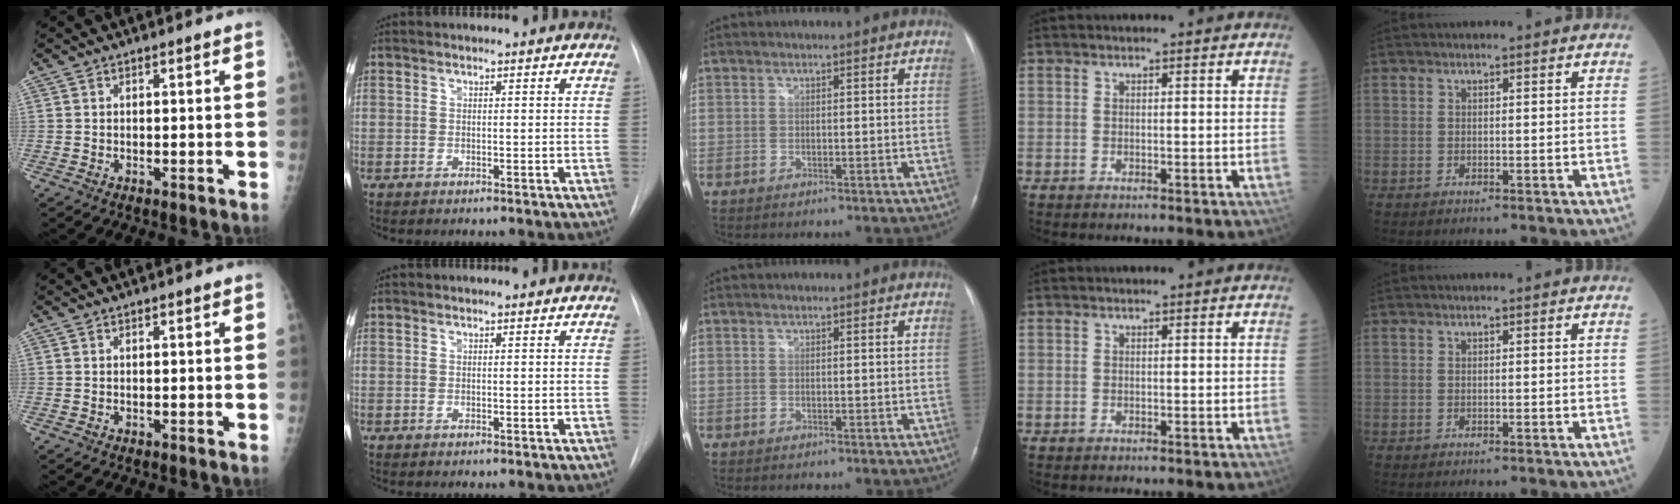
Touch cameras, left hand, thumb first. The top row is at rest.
{}